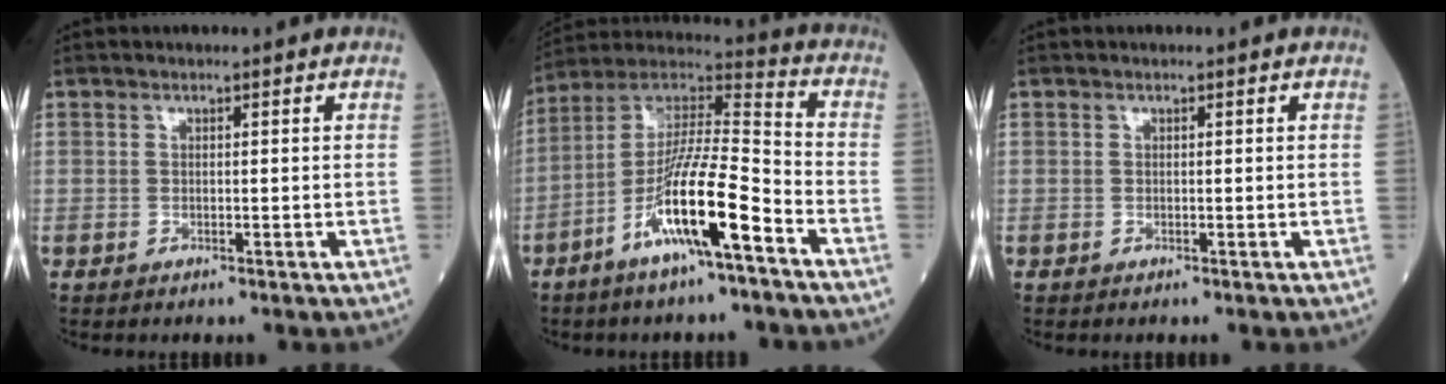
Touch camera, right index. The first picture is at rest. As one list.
[{"total": 15.3, "force": [-7.1, 1.4, 13.5], "torque": [-0.259, -0.004, -0.133]}, {"total": 0.0}]